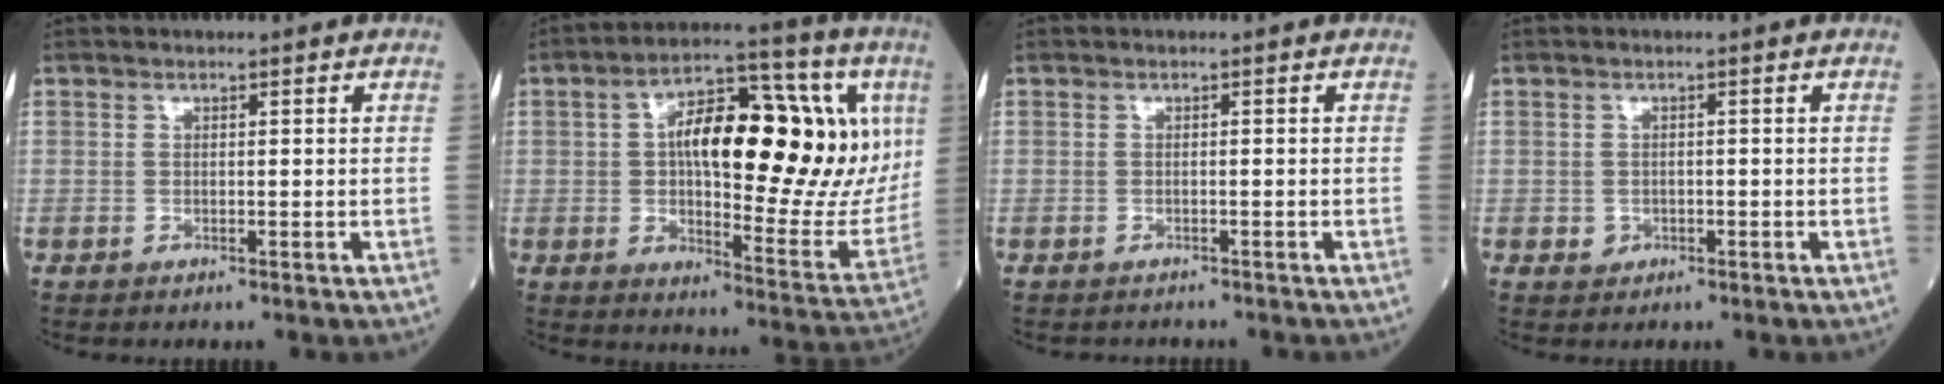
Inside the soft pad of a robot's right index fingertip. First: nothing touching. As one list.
[{"total": 24.9, "force": [5.6, 8.2, 22.8], "torque": [-0.324, 0.042, 0.081]}, {"total": 1.7, "force": [-1.6, 0.3, 0.3], "torque": [-0.007, -0.003, -0.019]}, {"total": 1.2, "force": [-0.4, 1.1, 0.3], "torque": [-0.004, 0.003, -0.002]}]